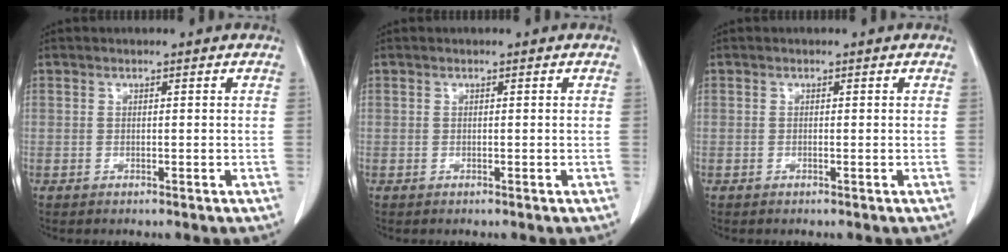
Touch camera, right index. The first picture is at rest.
{"total": 0.0}
{"total": 0.0}